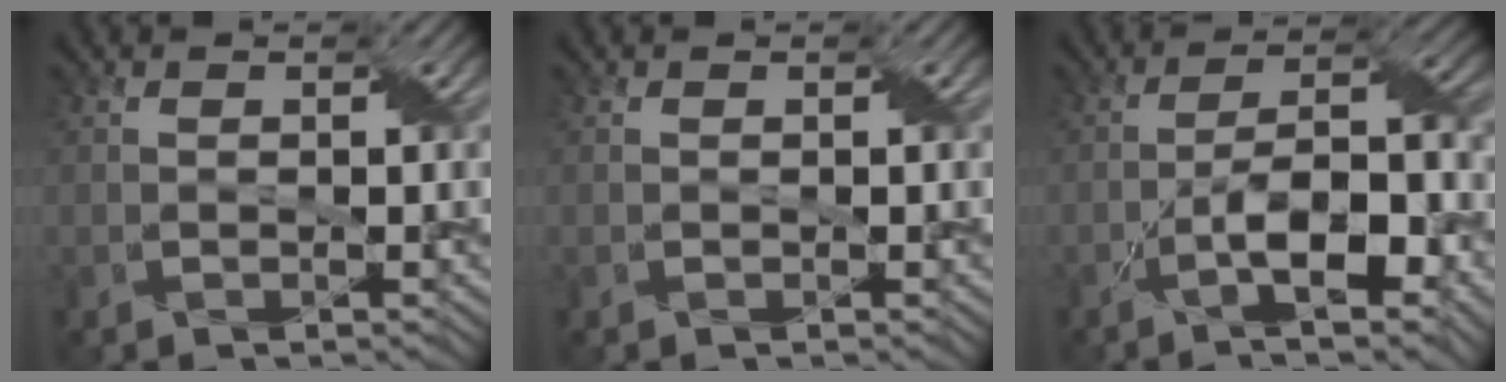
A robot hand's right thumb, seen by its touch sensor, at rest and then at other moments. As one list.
[{"total": 0.0}, {"total": 10.6, "force": [-4.4, 3.4, 9.0], "torque": [-0.150, 0.005, -0.075]}]